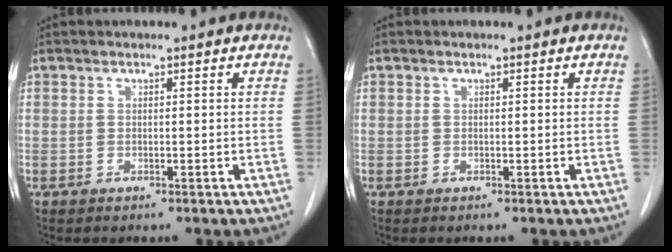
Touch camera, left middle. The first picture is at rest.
{"total": 0.0}